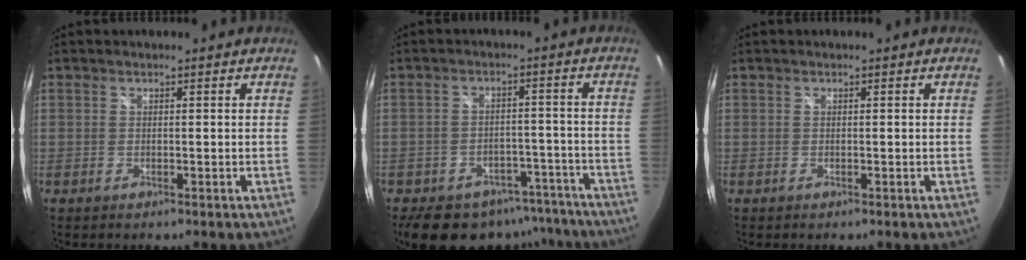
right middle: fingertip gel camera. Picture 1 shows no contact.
{"total": 14.9, "force": [-11.5, 7.8, 5.3], "torque": [-0.107, 0.018, -0.134]}
{"total": 0.0}